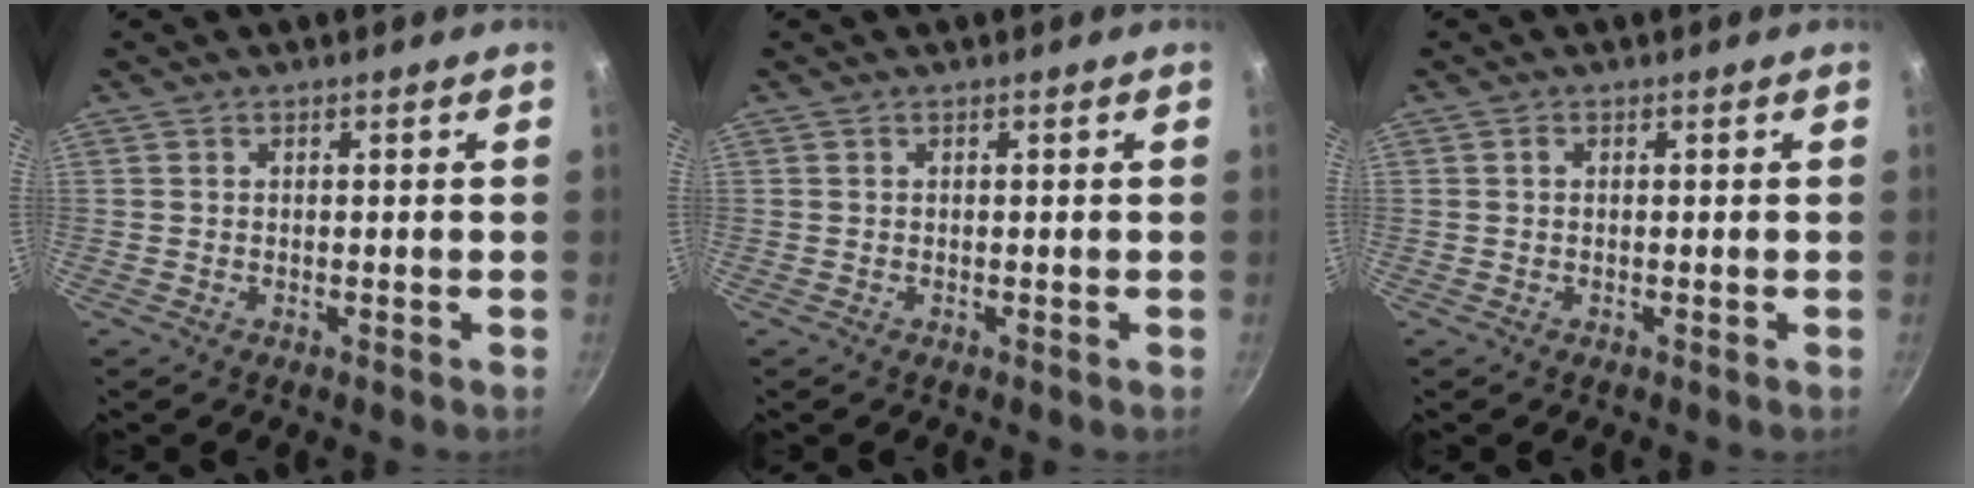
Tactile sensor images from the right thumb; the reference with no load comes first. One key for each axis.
{"total": 0.0}
{"total": 0.6, "fx": 0.1, "fy": 0.4, "fz": 0.4, "tx": -0.008, "ty": 0.004, "tz": 0.002}